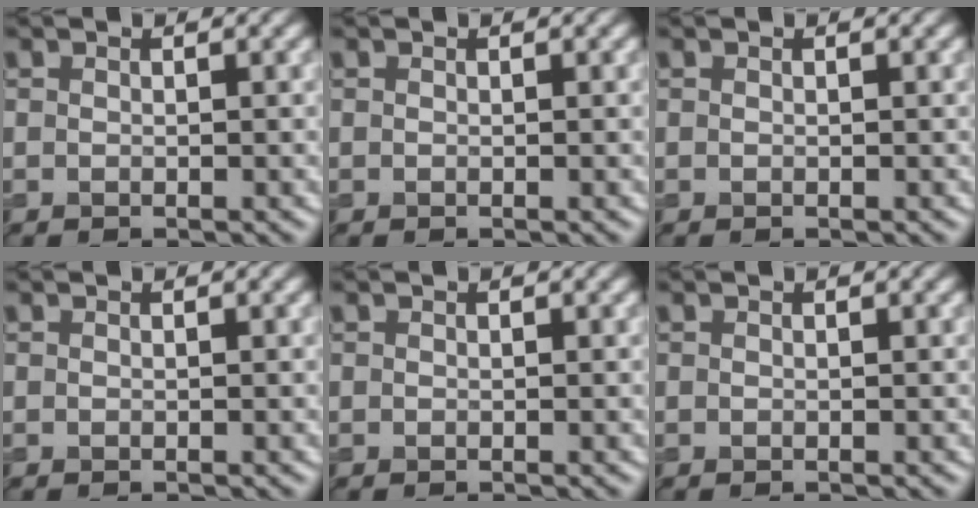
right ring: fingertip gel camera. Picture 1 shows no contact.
{"total": 0.0}
{"total": 0.0}
{"total": 0.0}
{"total": 0.0}
{"total": 0.0}